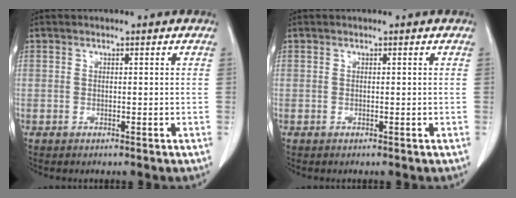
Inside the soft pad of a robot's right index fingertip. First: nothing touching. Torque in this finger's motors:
{"motor_torque": [0.00, 0.00, 0.00, 0.00]}